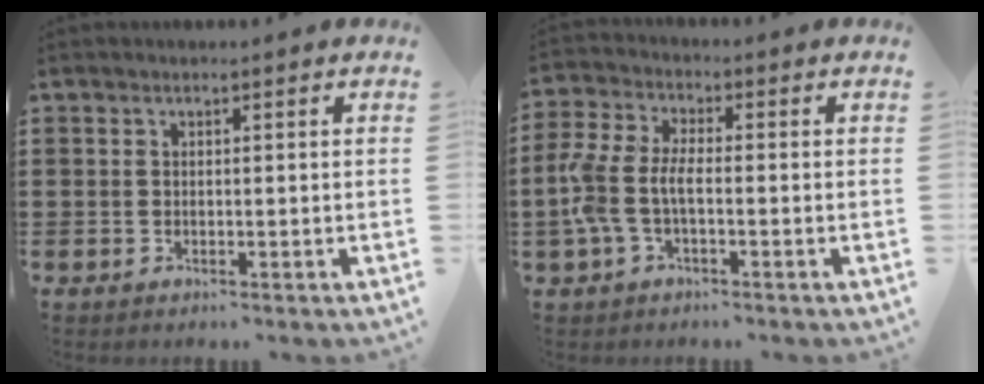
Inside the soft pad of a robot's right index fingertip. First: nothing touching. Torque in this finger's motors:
{"motor_torque": [1.03, -0.45, 0.46, 0.21]}